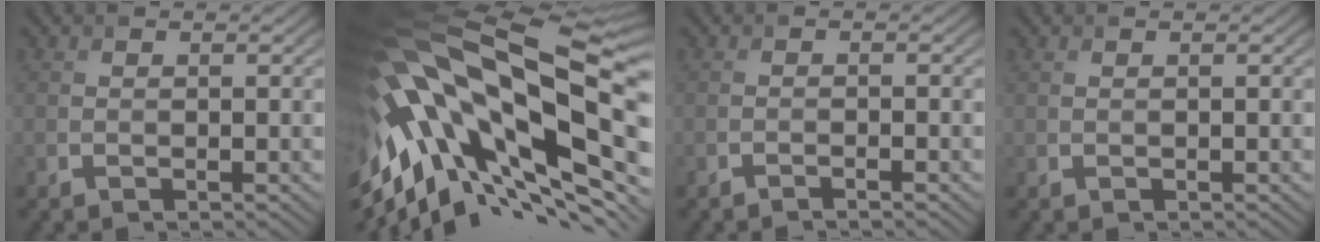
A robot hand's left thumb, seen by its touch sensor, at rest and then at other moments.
{"total": 22.3, "force": [-1.9, 10.8, 19.5], "torque": [-0.396, -0.048, -0.029]}
{"total": 0.9, "force": [-0.8, 0.0, 0.5], "torque": [-0.007, 0.001, -0.017]}
{"total": 0.0}